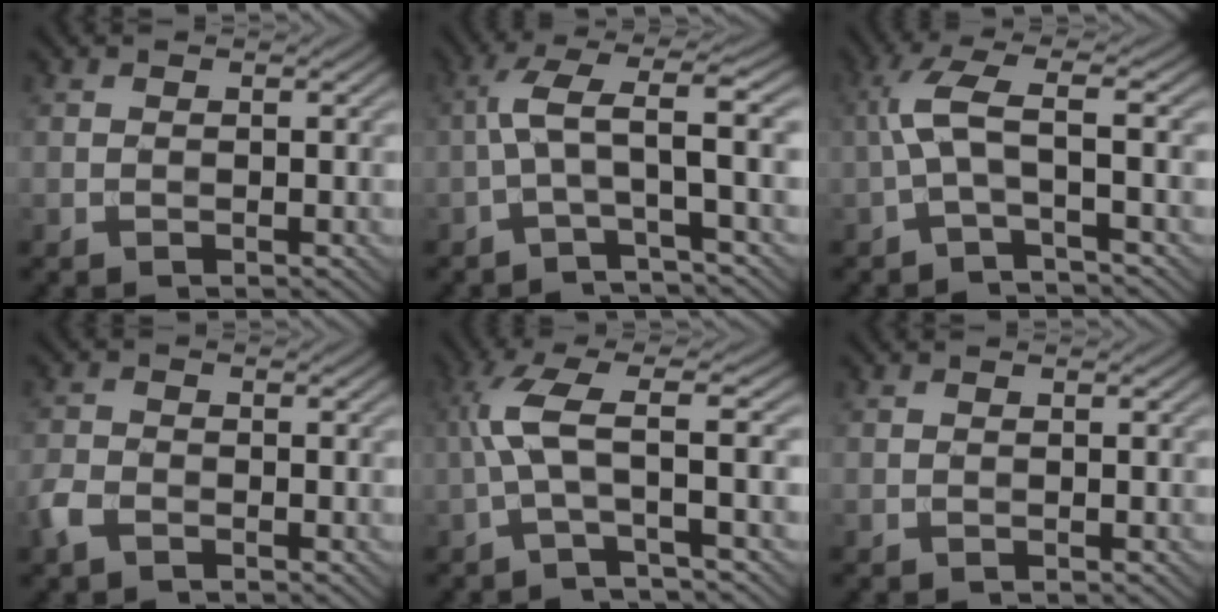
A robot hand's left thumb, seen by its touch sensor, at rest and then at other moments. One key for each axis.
{"total": 6.0, "fx": -0.7, "fy": 0.8, "fz": 5.9, "tx": -0.113, "ty": 0.023, "tz": -0.029}
{"total": 5.2, "fx": -0.9, "fy": 0.8, "fz": 5.0, "tx": -0.110, "ty": 0.019, "tz": -0.031}
{"total": 2.9, "fx": -1.9, "fy": 1.5, "fz": 1.6, "tx": -0.041, "ty": -0.005, "tz": -0.050}
{"total": 6.5, "fx": -0.6, "fy": 0.9, "fz": 6.4, "tx": -0.134, "ty": 0.022, "tz": -0.027}
{"total": 0.0}